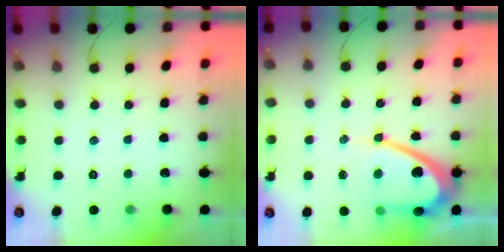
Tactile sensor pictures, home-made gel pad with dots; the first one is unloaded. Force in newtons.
{"total": 13.2, "press": 13.2, "slide": 1.1}